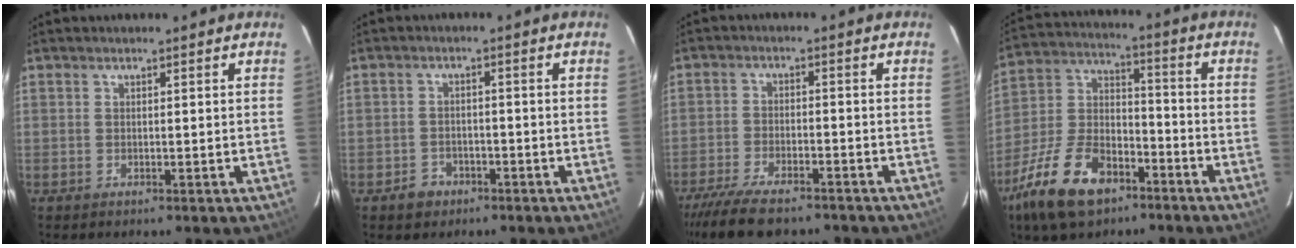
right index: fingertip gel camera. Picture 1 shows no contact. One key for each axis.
{"total": 3.7, "fx": -2.4, "fy": 2.8, "fz": 0.5, "tx": -0.021, "ty": 0.008, "tz": -0.035}
{"total": 12.4, "fx": -10.2, "fy": 3.7, "fz": 6.0, "tx": -0.139, "ty": -0.029, "tz": -0.174}
{"total": 17.6, "fx": -10.9, "fy": 8.9, "fz": 10.6, "tx": -0.236, "ty": 0.002, "tz": -0.195}